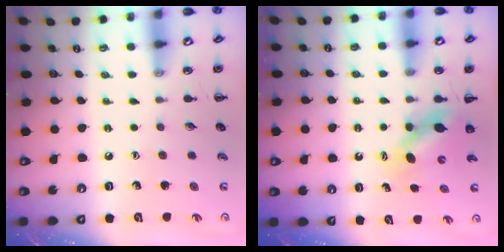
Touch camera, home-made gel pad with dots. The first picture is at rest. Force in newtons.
{"total": 6.3, "press": 6.3, "slide": 0.6}